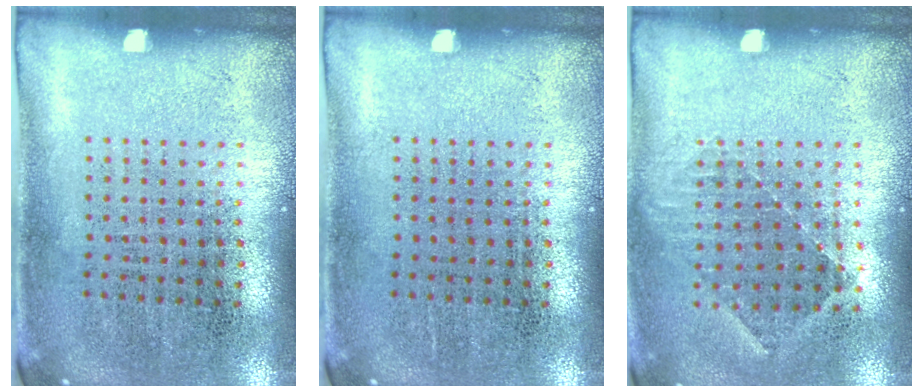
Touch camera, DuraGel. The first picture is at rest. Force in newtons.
{"total": 0.0}
{"total": 0.8, "press": 0.8, "slide": 0.3}